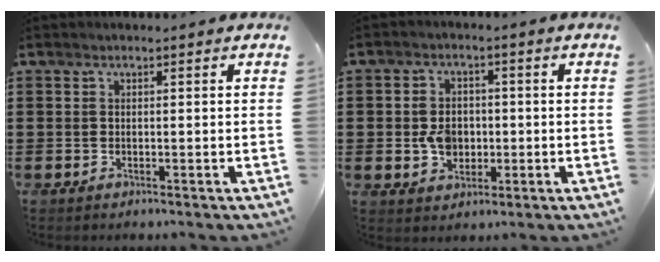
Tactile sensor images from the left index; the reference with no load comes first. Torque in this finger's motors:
{"motor_torque": [0.64, 1.35, 0.16, 0.04]}